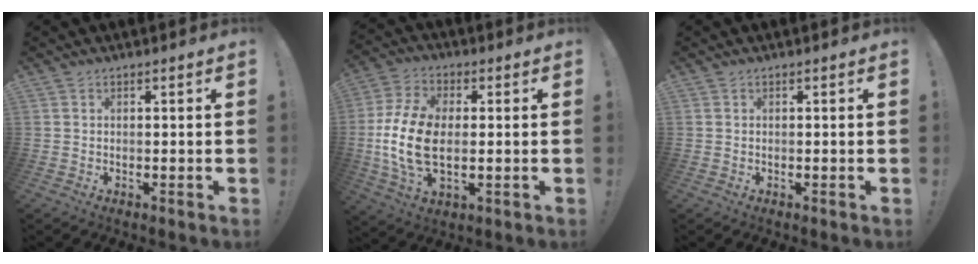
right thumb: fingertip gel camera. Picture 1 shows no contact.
{"total": 15.4, "force": [-0.8, 9.2, 12.3], "torque": [-0.246, 0.000, -0.015]}
{"total": 0.0}